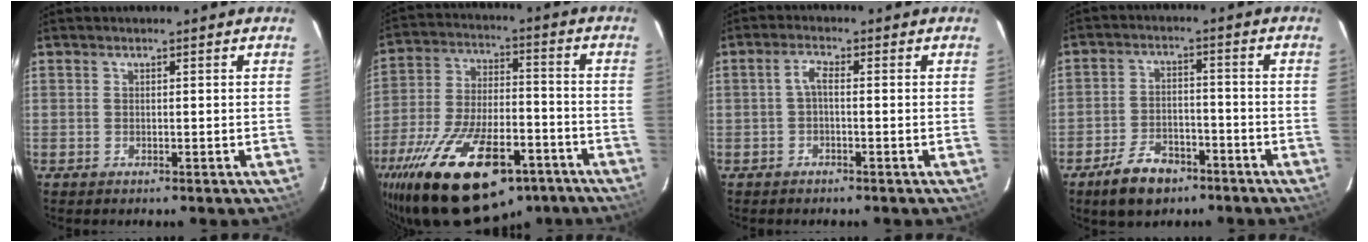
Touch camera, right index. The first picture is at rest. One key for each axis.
{"total": 26.9, "fx": -17.0, "fy": 11.6, "fz": 17.2, "tx": -0.333, "ty": -0.030, "tz": -0.263}
{"total": 2.1, "fx": -0.5, "fy": 0.6, "fz": 2.0, "tx": -0.042, "ty": 0.007, "tz": -0.009}
{"total": 9.1, "fx": -6.2, "fy": 4.9, "fz": 4.5, "tx": -0.110, "ty": 0.010, "tz": -0.097}